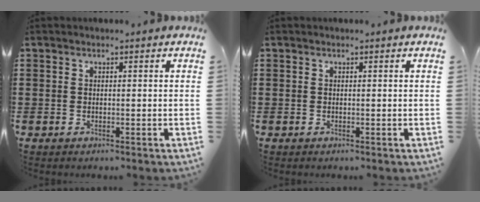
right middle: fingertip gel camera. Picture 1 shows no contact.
{"total": 0.0}